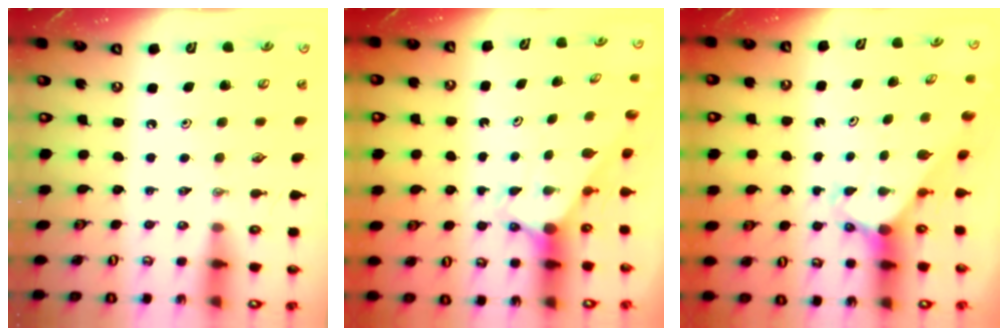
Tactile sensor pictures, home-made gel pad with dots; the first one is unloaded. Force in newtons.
{"total": 2.7, "press": 2.7, "slide": 0.0}
{"total": 3.2, "press": 3.2, "slide": 0.2}